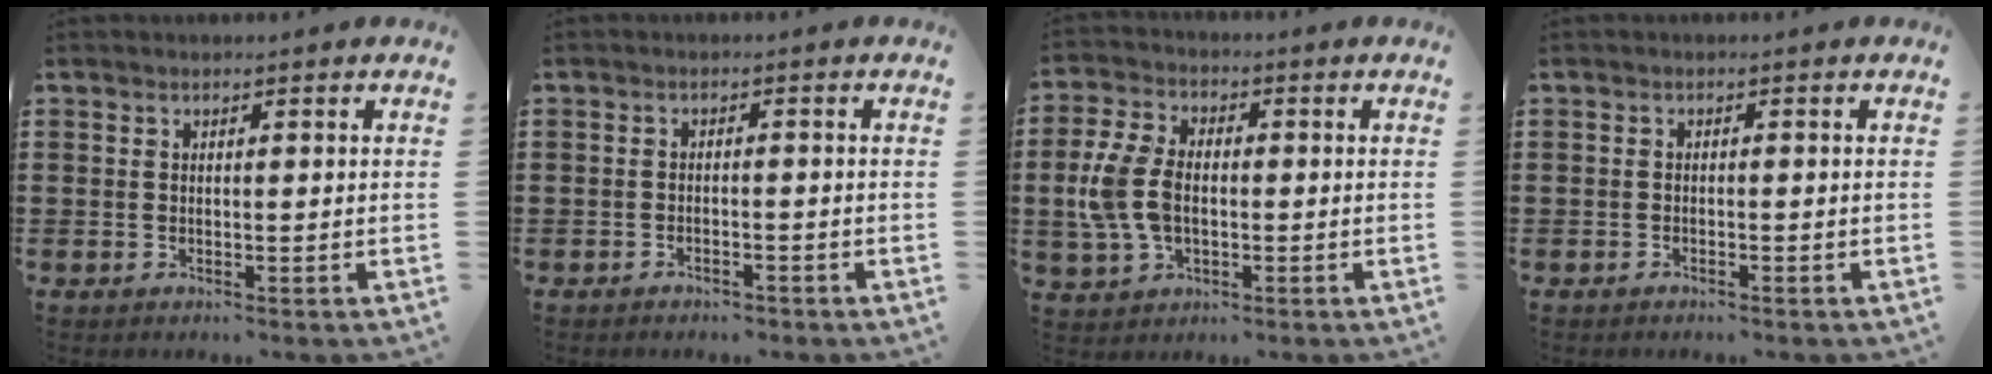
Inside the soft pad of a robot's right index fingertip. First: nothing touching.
{"total": 1.3, "force": [-1.3, 0.3, 0.2], "torque": [-0.010, 0.001, -0.026]}
{"total": 8.2, "force": [-0.7, 5.4, 6.1], "torque": [-0.163, 0.000, -0.021]}
{"total": 0.7, "force": [-0.7, 0.1, 0.2], "torque": [-0.006, -0.002, -0.014]}